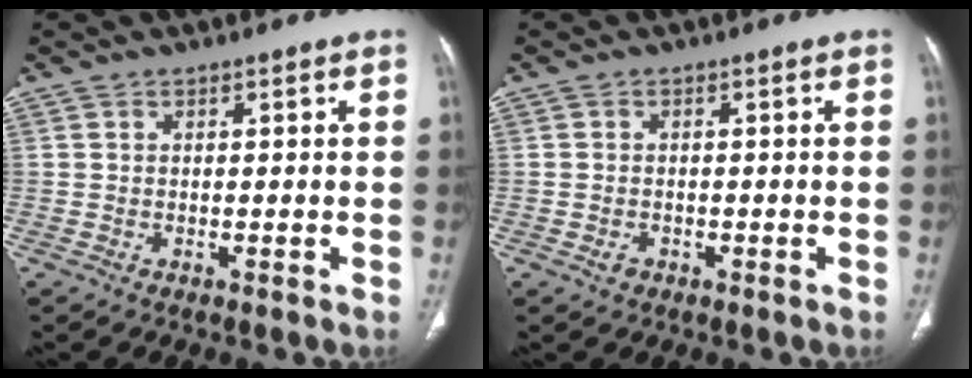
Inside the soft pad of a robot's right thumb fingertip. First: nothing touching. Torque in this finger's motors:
{"motor_torque": [-0.29, 0.05, -0.01, 0.43, -0.02]}